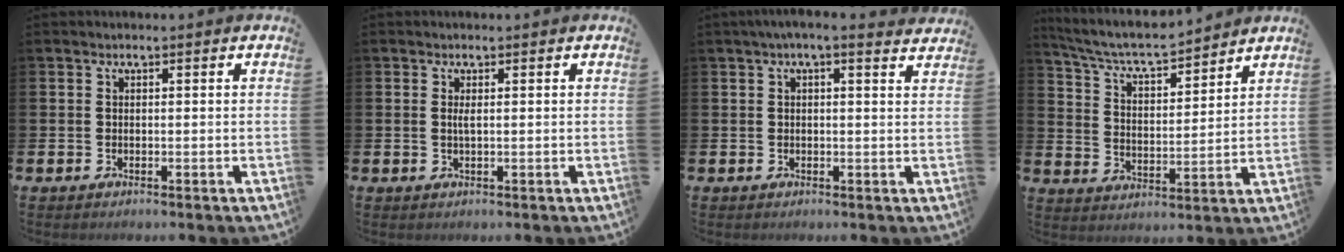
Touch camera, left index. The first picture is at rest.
{"total": 0.9, "force": [0.1, 0.1, 0.9], "torque": [-0.023, 0.003, 0.003]}
{"total": 2.1, "force": [1.8, 0.0, 1.0], "torque": [-0.013, -0.008, 0.030]}
{"total": 6.8, "force": [6.3, 1.1, 2.2], "torque": [-0.073, -0.042, 0.108]}